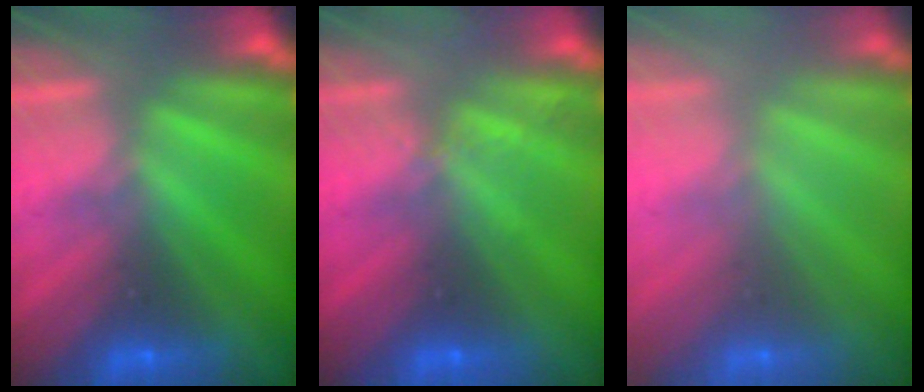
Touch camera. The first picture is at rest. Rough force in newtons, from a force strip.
{"total": 2.0}
{"total": 2.4}